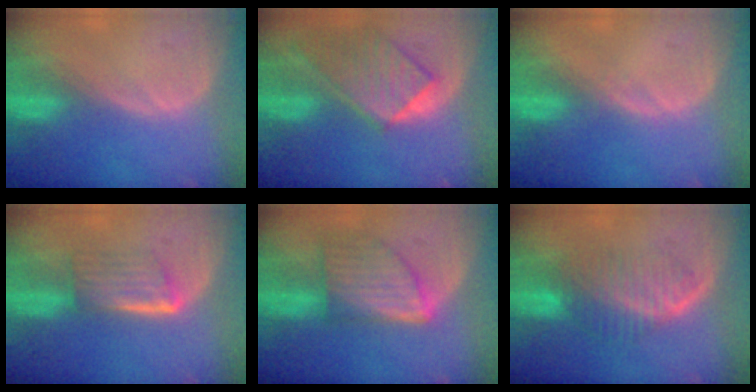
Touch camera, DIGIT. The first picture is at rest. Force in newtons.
{"total": 9.1, "press": 8.1, "slide": 4.3}
{"total": 0.8, "press": 0.6, "slide": 0.5}
{"total": 5.8, "press": 4.9, "slide": 3.0}
{"total": 7.6, "press": 7.6, "slide": 0.3}
{"total": 6.6, "press": 6.4, "slide": 1.8}